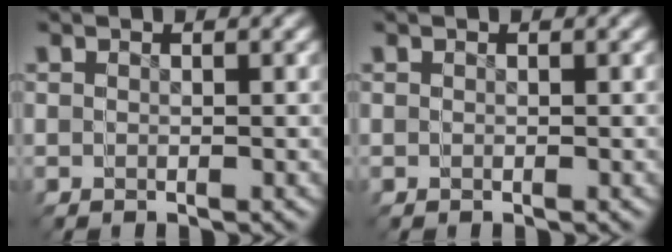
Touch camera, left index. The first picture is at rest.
{"total": 0.0}